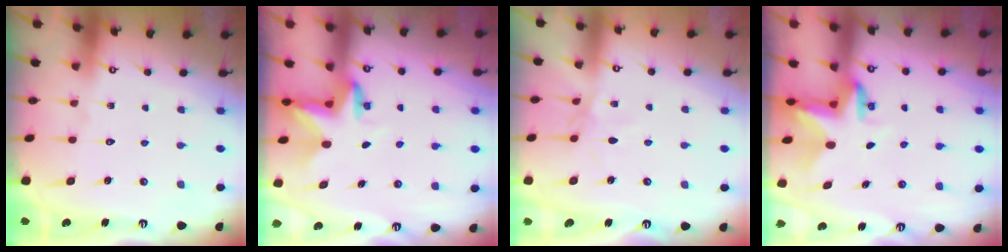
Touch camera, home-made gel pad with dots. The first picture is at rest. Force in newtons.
{"total": 3.4, "press": 3.4, "slide": 0.1}
{"total": 2.4, "press": 2.3, "slide": 0.4}
{"total": 3.0, "press": 3.0, "slide": 0.4}